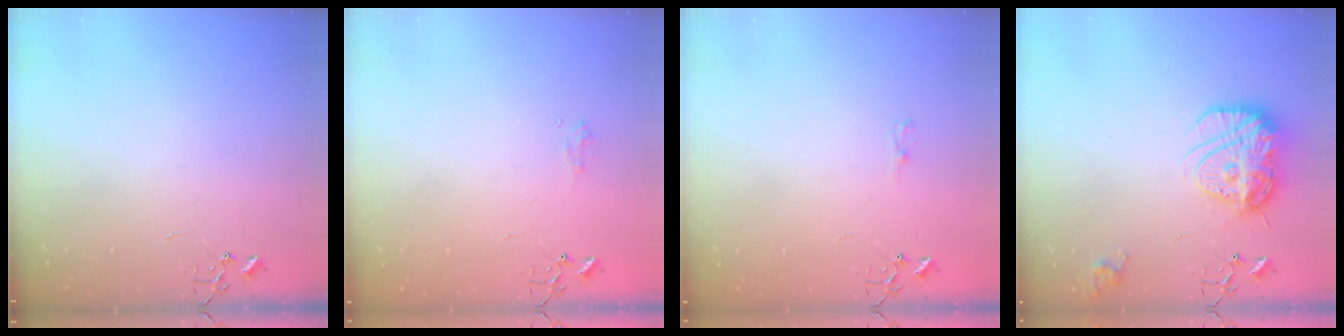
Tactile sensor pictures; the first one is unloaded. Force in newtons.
{"total": 5.7, "press": 5.6, "slide": 0.7}
{"total": 4.7, "press": 4.6, "slide": 0.5}
{"total": 16.7, "press": 16.6, "slide": 1.7}